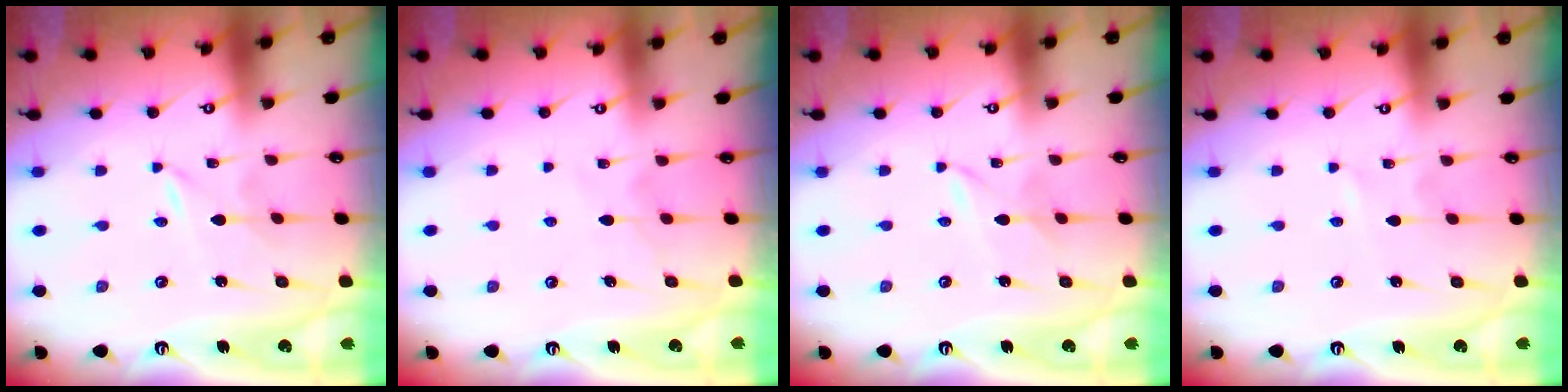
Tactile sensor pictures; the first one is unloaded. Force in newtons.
{"total": 5.8, "press": 5.7, "slide": 0.7}
{"total": 2.1, "press": 2.0, "slide": 0.2}
{"total": 0.6, "press": 0.6, "slide": 0.1}